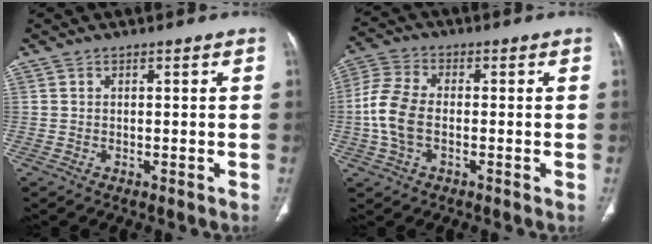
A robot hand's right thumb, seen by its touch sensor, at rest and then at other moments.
{"total": 9.0, "force": [-1.3, 5.4, 7.1], "torque": [-0.162, 0.017, -0.031]}